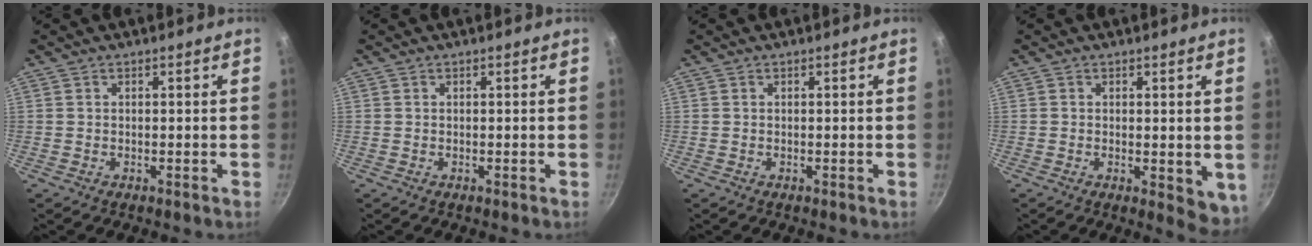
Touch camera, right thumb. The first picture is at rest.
{"total": 0.0}
{"total": 0.0}
{"total": 5.2, "force": [-0.1, 2.6, 4.5], "torque": [-0.055, -0.012, 0.001]}